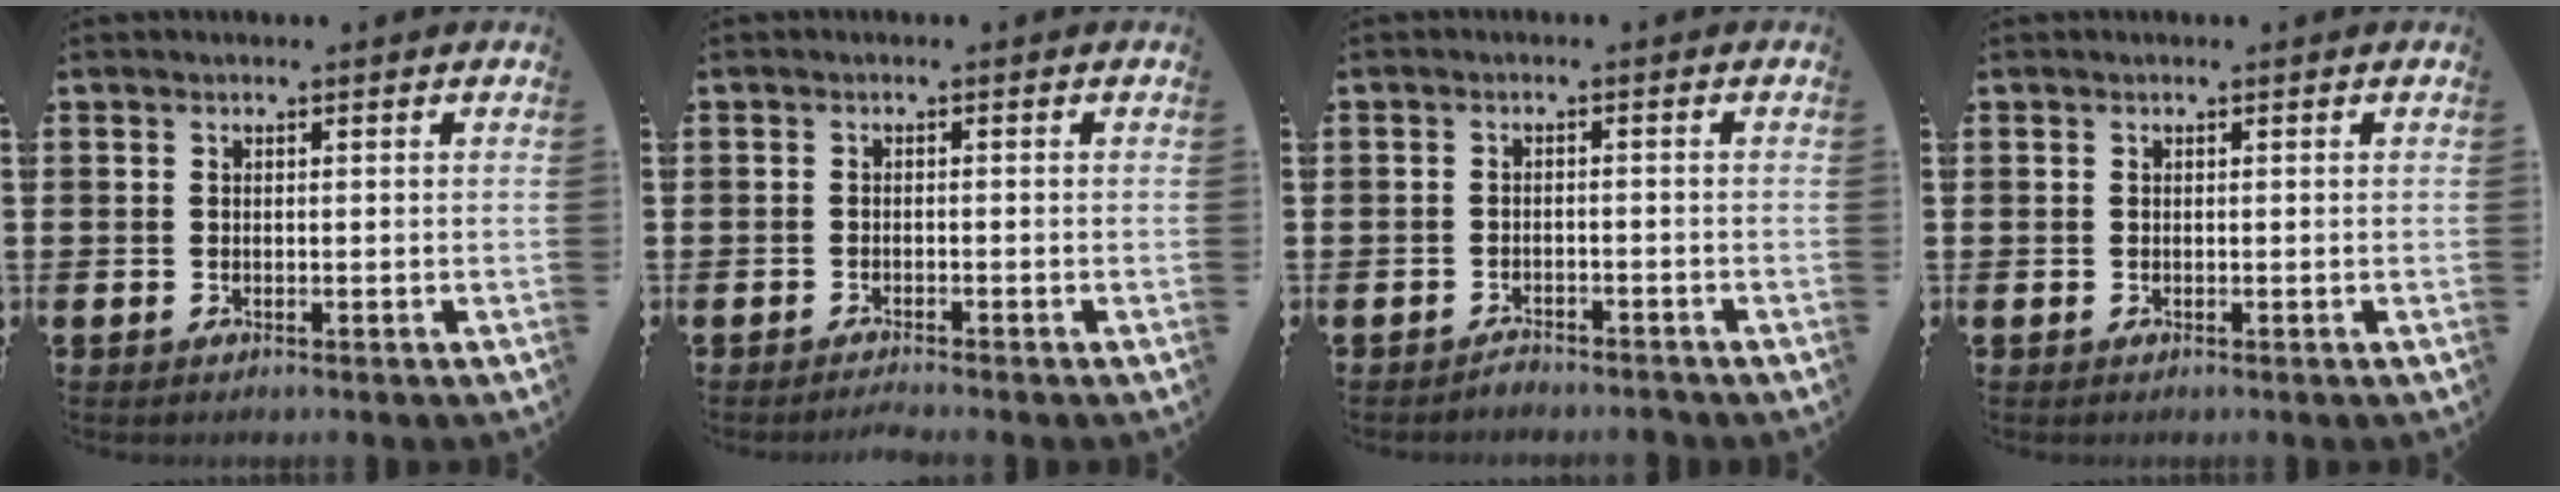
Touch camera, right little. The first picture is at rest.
{"total": 0.9, "force": [-0.9, -0.1, 0.3], "torque": [-0.006, -0.003, -0.017]}
{"total": 1.5, "force": [-1.5, 0.2, 0.0], "torque": [-0.004, 0.004, -0.032]}
{"total": 0.0}